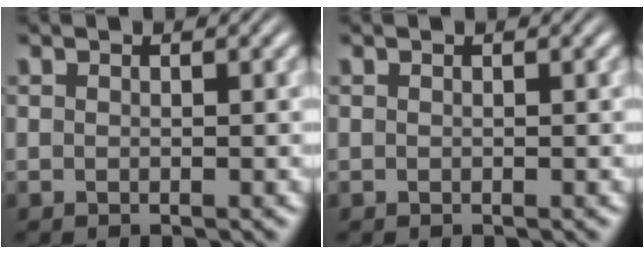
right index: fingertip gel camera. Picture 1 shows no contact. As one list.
[{"total": 0.0}]